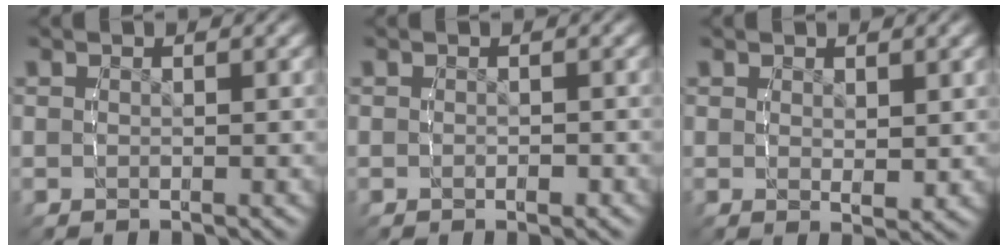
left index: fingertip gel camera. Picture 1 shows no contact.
{"total": 0.5, "force": [-0.1, 0.5, 0.1], "torque": [-0.005, 0.006, -0.006]}
{"total": 1.4, "force": [1.0, -0.2, 1.0], "torque": [-0.006, -0.006, 0.019]}